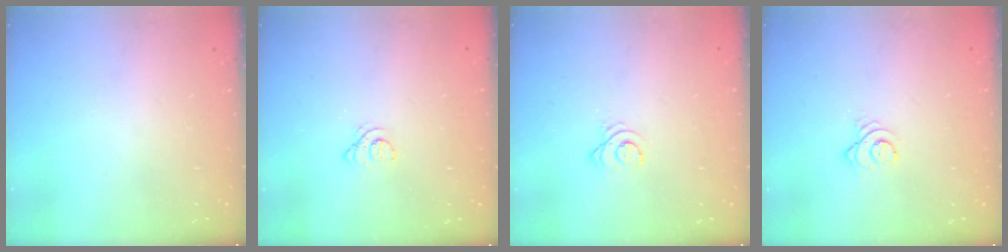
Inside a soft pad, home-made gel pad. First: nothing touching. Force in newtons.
{"total": 1.7, "press": 1.6, "slide": 0.1}
{"total": 2.7, "press": 2.7, "slide": 0.3}
{"total": 3.2, "press": 3.2, "slide": 0.1}